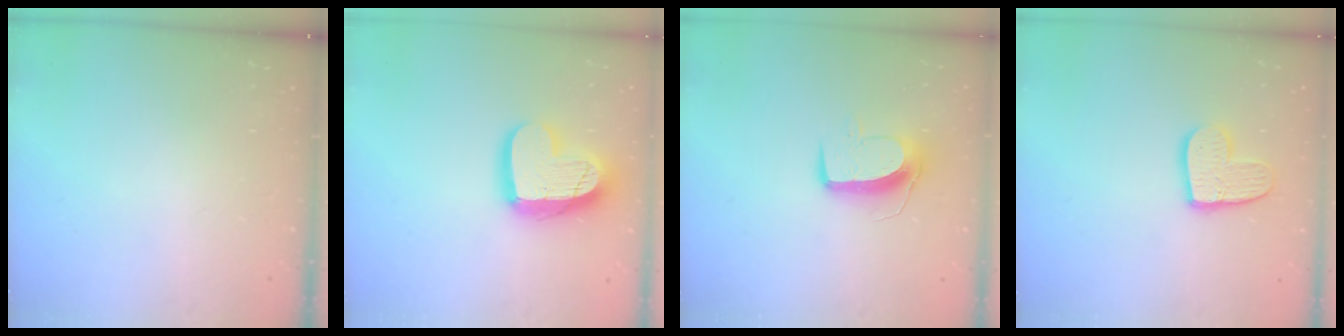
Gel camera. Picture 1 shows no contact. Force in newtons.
{"total": 17.4, "press": 17.4, "slide": 1.6}
{"total": 9.8, "press": 9.7, "slide": 0.8}
{"total": 11.5, "press": 11.4, "slide": 0.9}